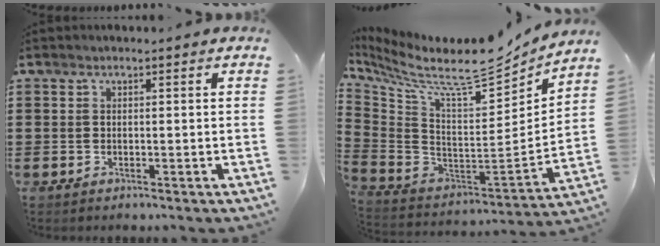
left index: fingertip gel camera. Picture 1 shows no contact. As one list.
[{"total": 10.7, "force": [8.5, 1.8, 6.1], "torque": [-0.136, -0.075, 0.142]}]